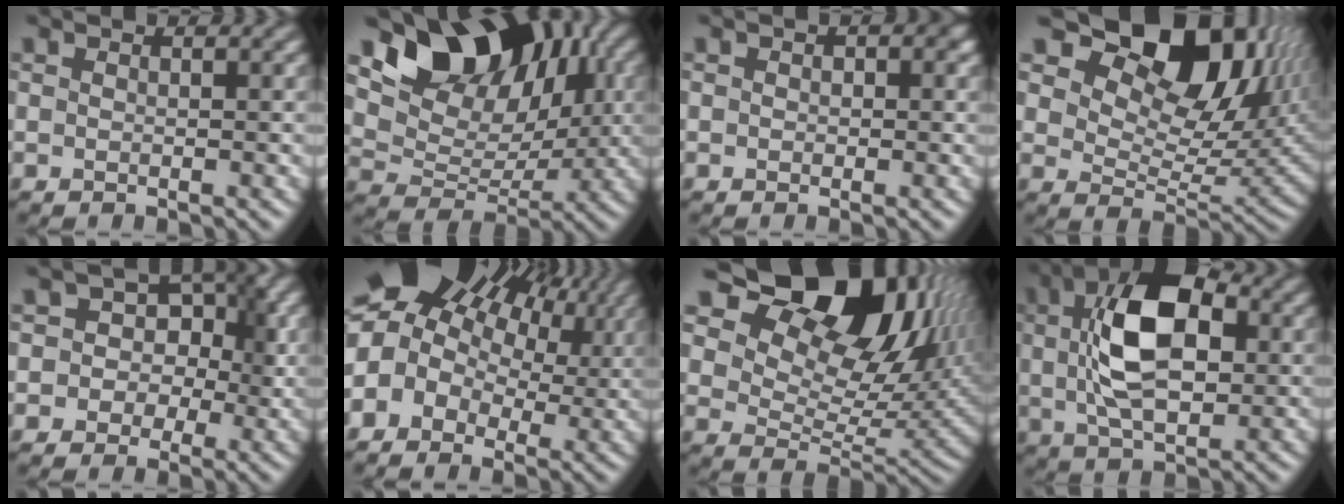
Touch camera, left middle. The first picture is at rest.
{"total": 10.6, "force": [5.1, 6.8, 6.3], "torque": [-0.101, -0.002, 0.079]}
{"total": 1.3, "force": [0.0, 1.2, 0.6], "torque": [0.003, 0.000, -0.004]}
{"total": 14.1, "force": [8.1, 7.6, 8.7], "torque": [-0.125, 0.006, 0.136]}
{"total": 4.8, "force": [0.4, 4.4, 1.8], "torque": [0.019, 0.028, -0.025]}
{"total": 13.5, "force": [5.0, 10.0, 7.6], "torque": [-0.155, 0.040, 0.069]}
{"total": 16.9, "force": [9.4, 9.4, 10.4], "torque": [-0.170, 0.029, 0.149]}
{"total": 9.6, "force": [1.9, 5.1, 7.9], "torque": [-0.146, 0.016, 0.023]}